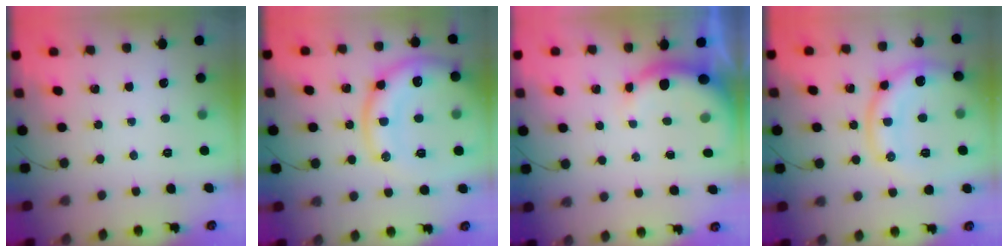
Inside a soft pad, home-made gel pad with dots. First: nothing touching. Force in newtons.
{"total": 18.7, "press": 18.5, "slide": 2.2}
{"total": 4.2, "press": 4.1, "slide": 0.7}
{"total": 14.2, "press": 14.2, "slide": 0.7}